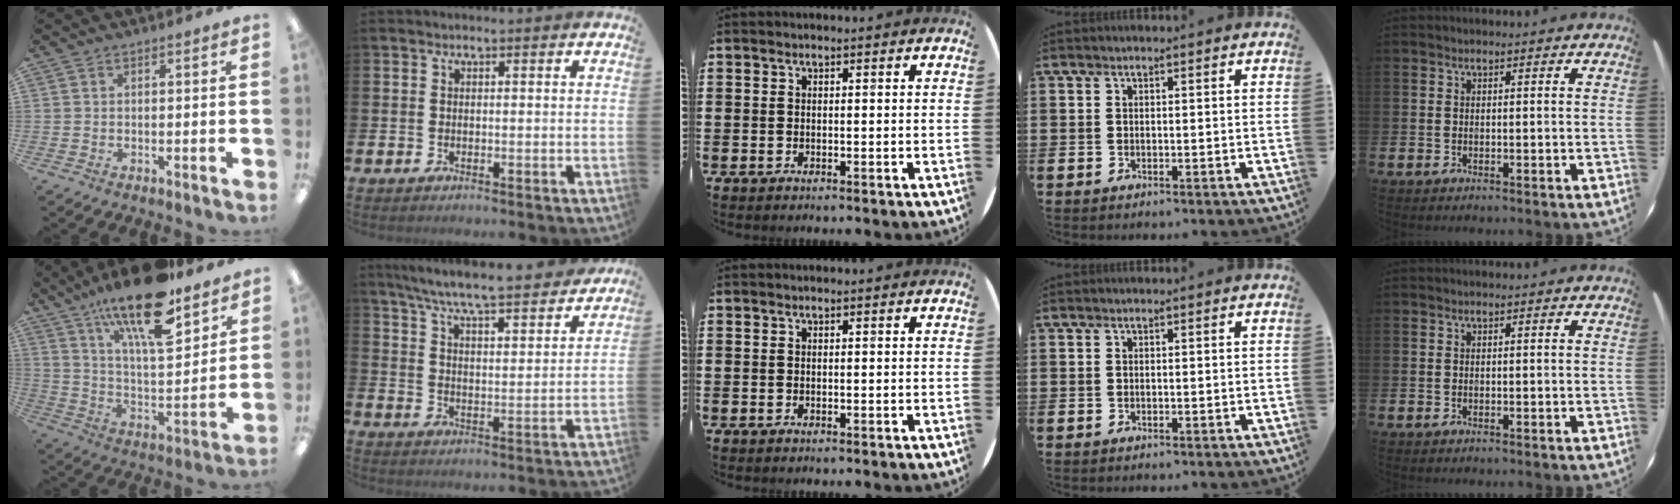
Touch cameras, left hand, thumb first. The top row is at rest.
{"thumb": {"total": 20.8, "force": [14.6, 6.5, 13.3], "torque": [-0.230, -0.084, 0.244]}, "index": {"total": 7.9, "force": [7.4, 0.2, 2.7], "torque": [-0.080, -0.055, 0.127]}}